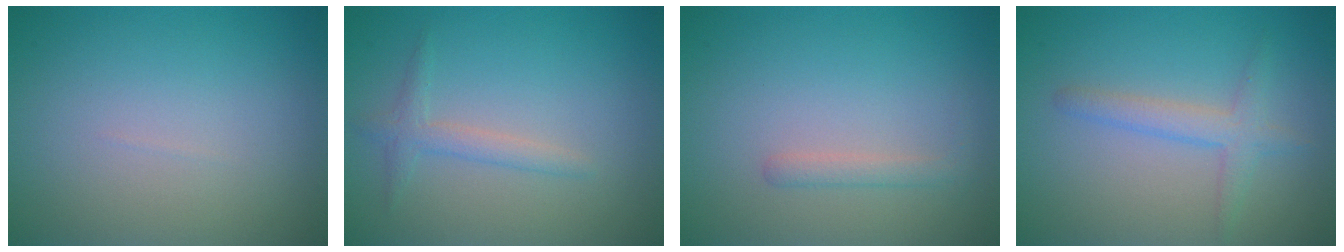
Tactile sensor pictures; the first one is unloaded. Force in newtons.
{"total": 1.7, "press": 1.7, "slide": 0.1}
{"total": 1.2, "press": 1.2, "slide": 0.1}
{"total": 2.4, "press": 2.4, "slide": 0.1}